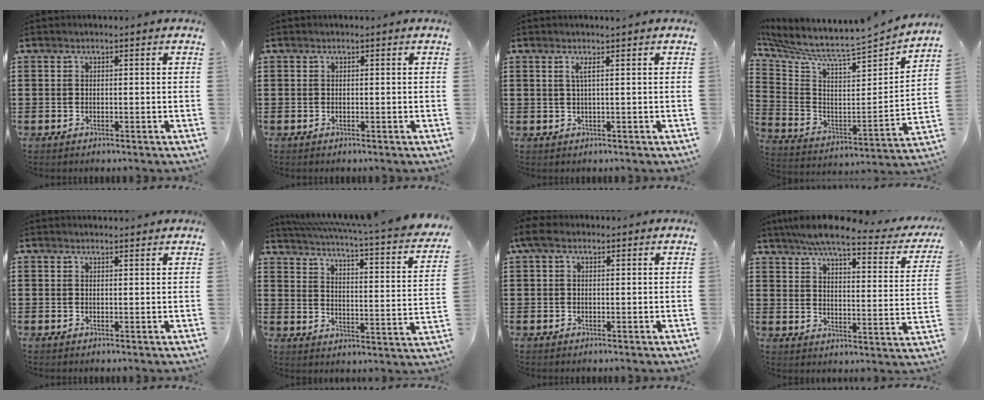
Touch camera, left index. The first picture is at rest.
{"total": 0.0}
{"total": 1.7, "force": [0.6, -0.3, 1.6], "torque": [-0.033, -0.004, 0.010]}
{"total": 4.3, "force": [4.0, -0.2, 1.5], "torque": [-0.058, -0.058, 0.055]}
{"total": 1.1, "force": [1.1, 0.1, 0.1], "torque": [-0.005, -0.001, 0.021]}
{"total": 3.2, "force": [2.3, -0.5, 2.2], "torque": [-0.058, -0.035, 0.029]}
{"total": 2.9, "force": [0.9, 1.7, 2.2], "torque": [-0.055, 0.006, 0.011]}
{"total": 6.8, "force": [5.8, 0.3, 3.5], "torque": [-0.086, -0.034, 0.096]}